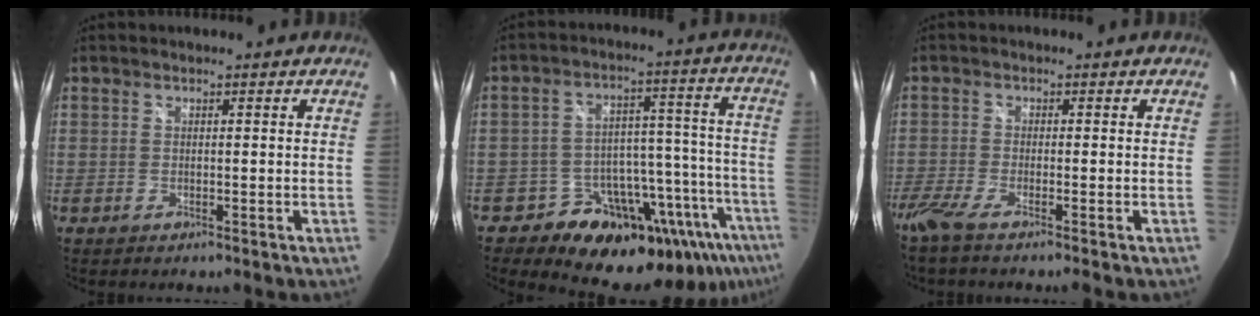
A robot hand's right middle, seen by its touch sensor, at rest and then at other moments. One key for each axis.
{"total": 19.9, "fx": -14.2, "fy": 10.9, "fz": 8.6, "tx": -0.121, "ty": 0.036, "tz": -0.194}
{"total": 4.6, "fx": -3.6, "fy": -0.4, "fz": 2.8, "tx": -0.072, "ty": -0.021, "tz": -0.075}